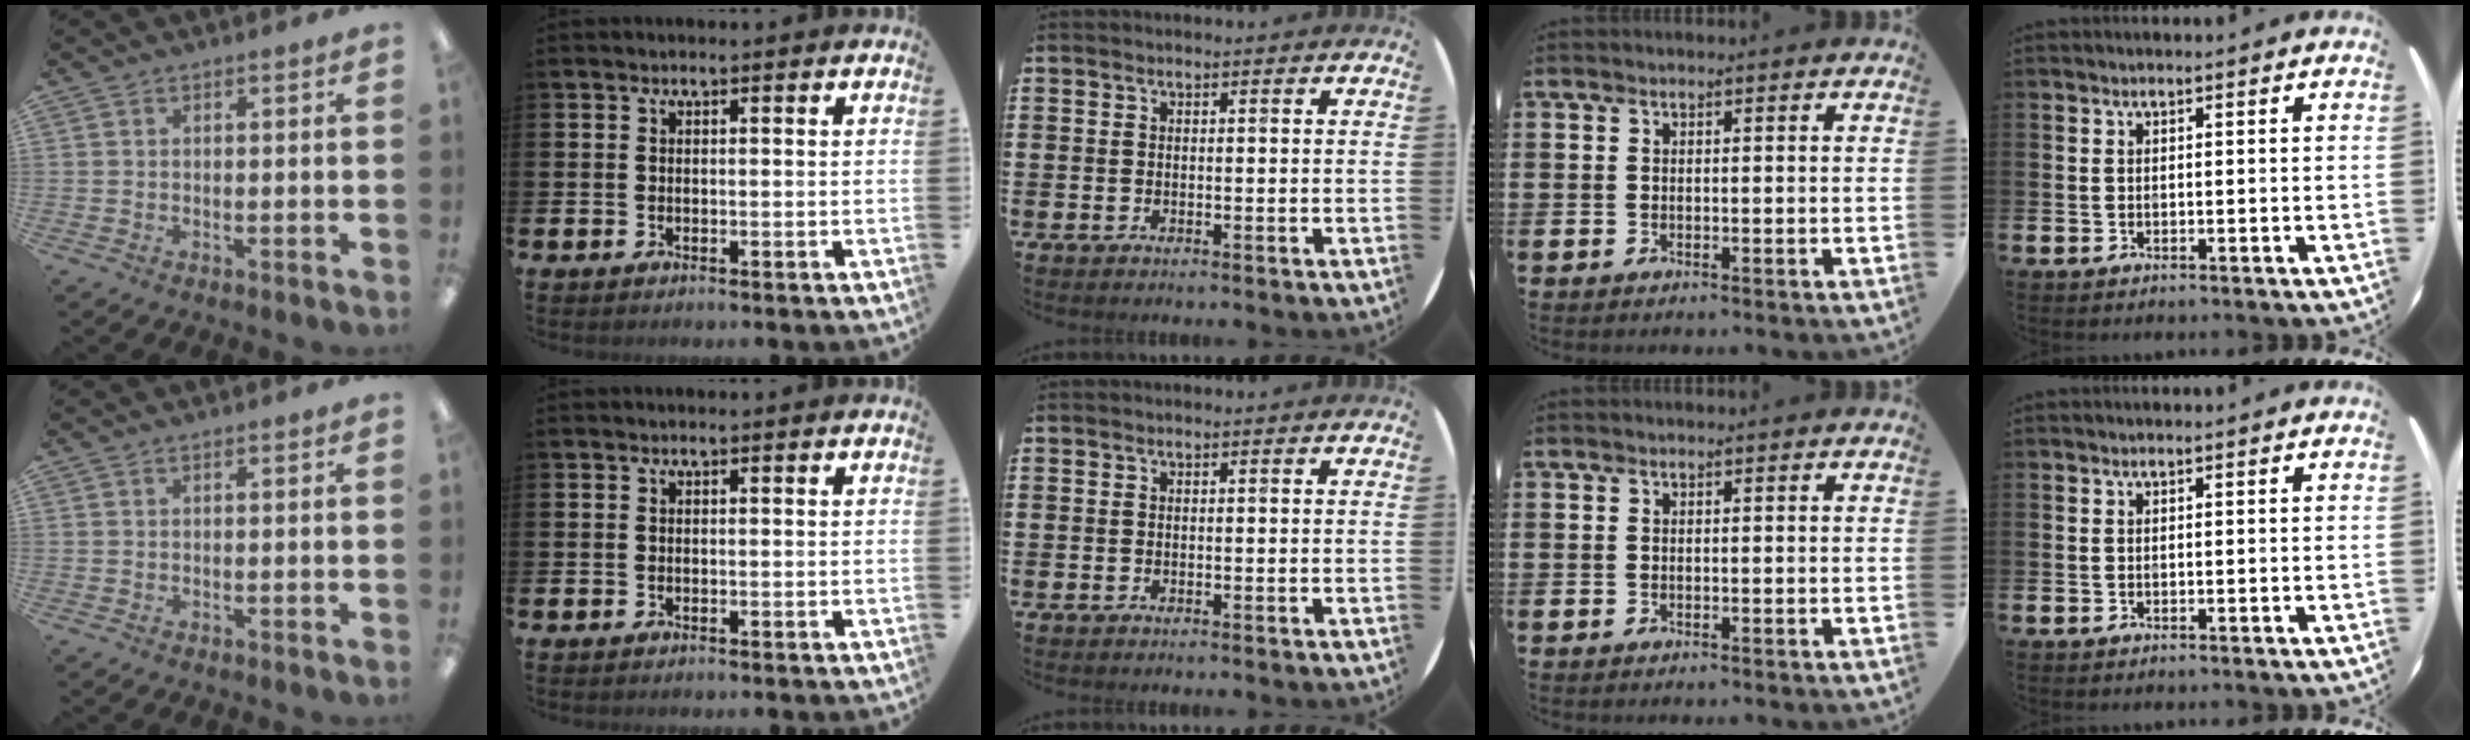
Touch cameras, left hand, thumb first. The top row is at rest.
{}